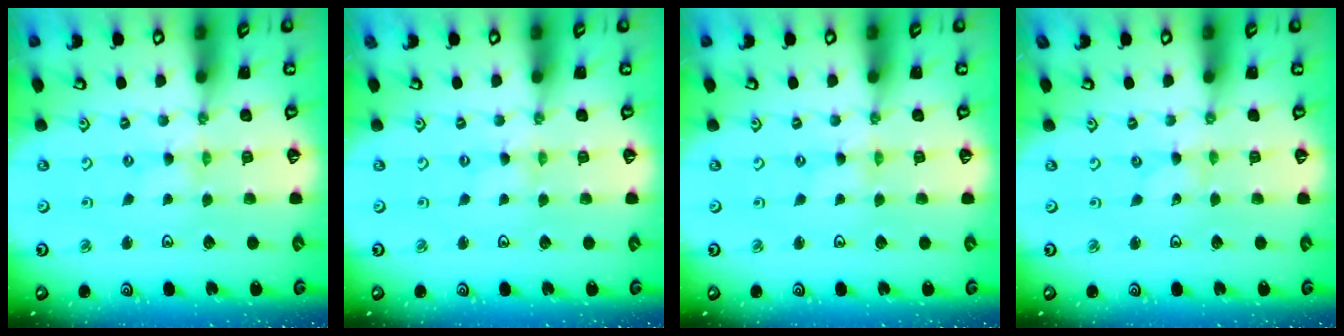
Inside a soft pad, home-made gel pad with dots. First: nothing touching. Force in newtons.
{"total": 0.0}
{"total": 0.0}
{"total": 0.0}